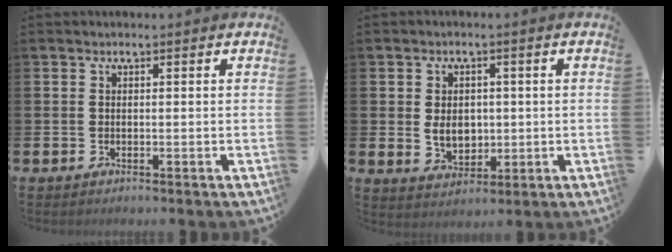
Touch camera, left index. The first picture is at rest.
{"total": 4.1, "force": [0.2, 3.1, 2.6], "torque": [-0.034, 0.000, -0.004]}